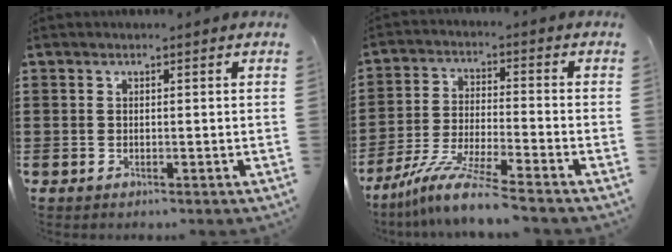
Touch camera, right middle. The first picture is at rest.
{"total": 8.9, "force": [-7.5, -0.3, 4.7], "torque": [-0.099, -0.010, -0.149]}